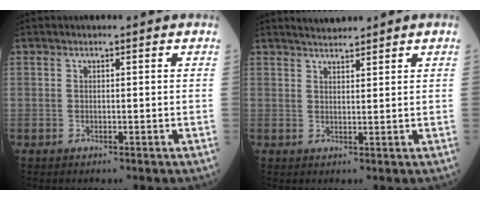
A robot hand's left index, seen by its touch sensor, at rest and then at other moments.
{"total": 2.8, "force": [2.7, 0.0, 0.7], "torque": [-0.016, 0.009, 0.049]}